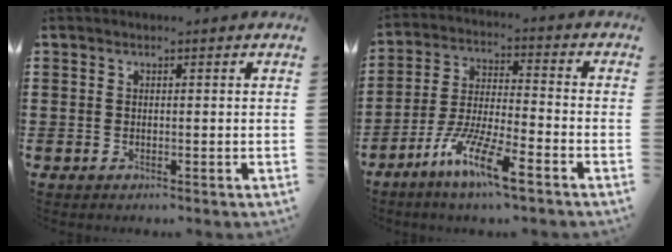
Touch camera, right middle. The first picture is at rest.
{"total": 9.9, "force": [-6.8, 1.3, 7.1], "torque": [-0.153, -0.007, -0.132]}